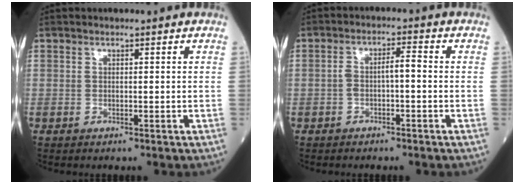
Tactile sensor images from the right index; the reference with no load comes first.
{"total": 3.2, "force": [-0.6, 0.8, 3.1], "torque": [-0.055, 0.020, -0.008]}